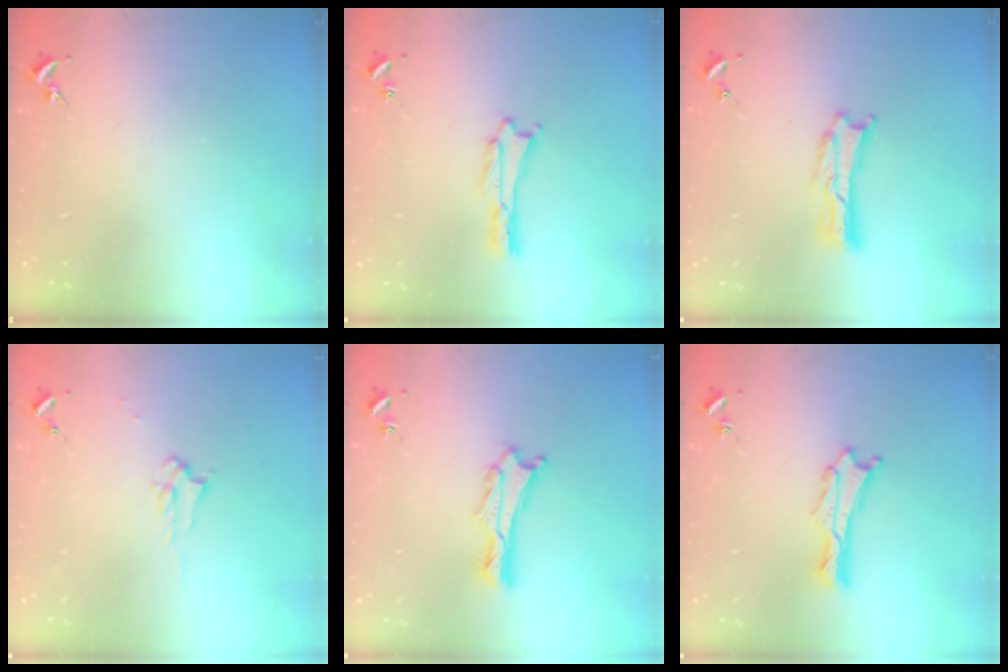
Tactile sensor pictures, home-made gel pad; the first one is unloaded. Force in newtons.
{"total": 1.8, "press": 1.8, "slide": 0.2}
{"total": 0.8, "press": 0.8, "slide": 0.2}
{"total": 2.2, "press": 2.2, "slide": 0.4}
{"total": 1.1, "press": 1.1, "slide": 0.2}
{"total": 0.9, "press": 0.9, "slide": 0.2}